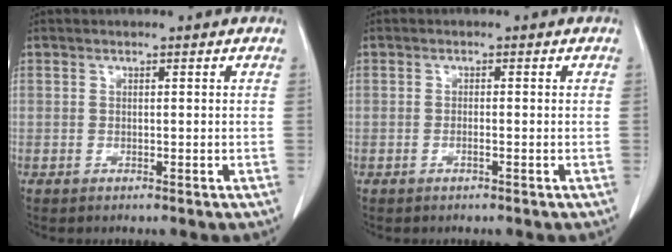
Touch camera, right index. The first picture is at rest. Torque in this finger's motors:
{"motor_torque": [-0.17, 0.11, -0.02, -0.01]}